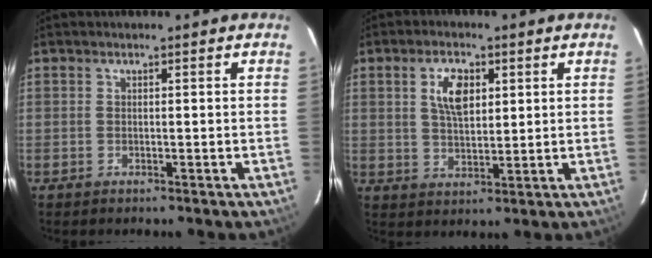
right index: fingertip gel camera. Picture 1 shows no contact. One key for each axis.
{"total": 6.7, "fx": 2.3, "fy": 3.5, "fz": 5.2, "tx": -0.096, "ty": 0.006, "tz": 0.045}